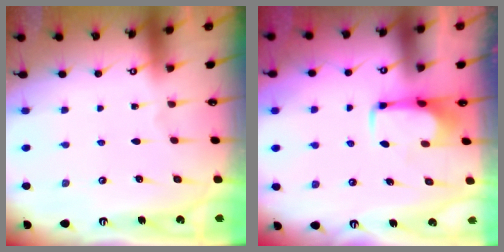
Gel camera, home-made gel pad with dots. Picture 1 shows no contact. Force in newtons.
{"total": 1.4, "press": 1.3, "slide": 0.5}